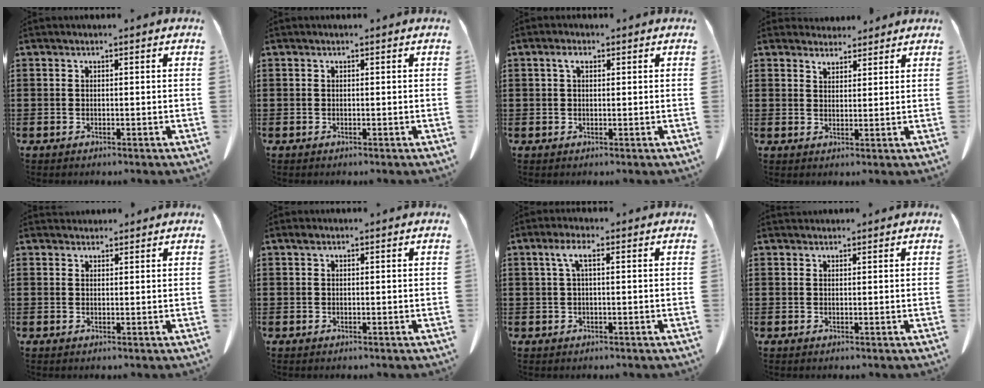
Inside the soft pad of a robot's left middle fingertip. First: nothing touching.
{"total": 0.0}
{"total": 2.0, "force": [0.8, 1.0, 1.6], "torque": [-0.036, 0.006, 0.014]}
{"total": 3.1, "force": [2.9, 1.1, 0.1], "torque": [-0.002, -0.007, 0.055]}
{"total": 1.4, "force": [1.4, 0.4, 0.0], "torque": [-0.004, 0.000, 0.029]}
{"total": 0.6, "force": [0.3, 0.3, 0.4], "torque": [-0.010, 0.002, 0.006]}
{"total": 3.2, "force": [0.6, 0.9, 3.0], "torque": [-0.061, 0.008, 0.010]}
{"total": 0.8, "force": [0.8, 0.2, 0.0], "torque": [-0.003, -0.002, 0.017]}